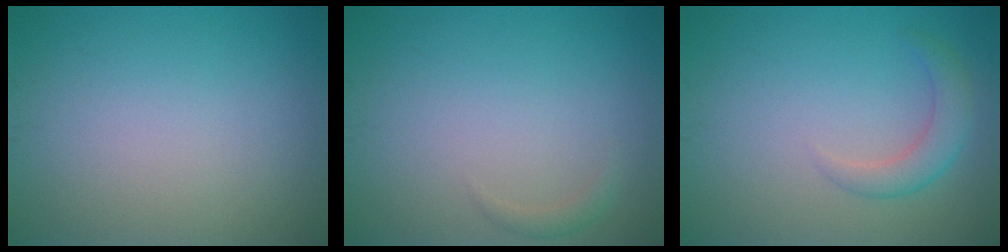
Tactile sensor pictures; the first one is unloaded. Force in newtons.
{"total": 0.9, "press": 0.9, "slide": 0.1}
{"total": 2.5, "press": 2.5, "slide": 0.1}